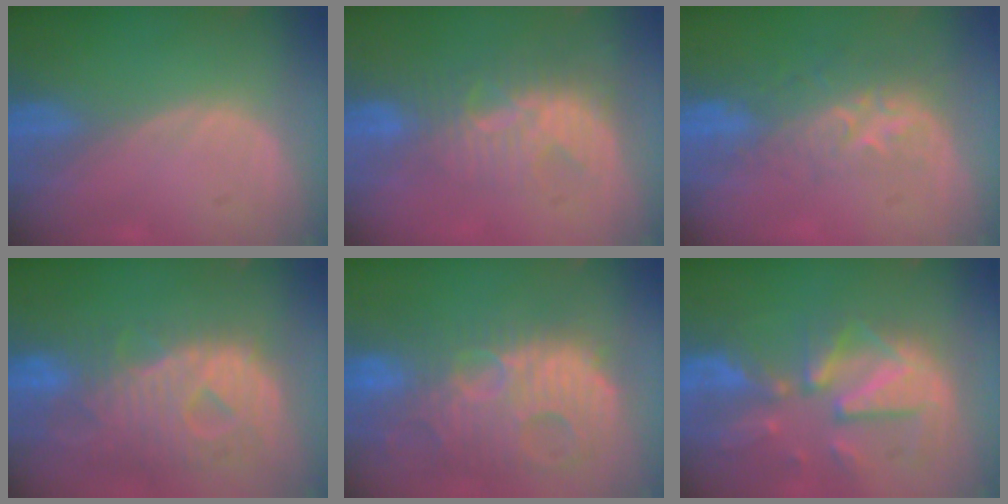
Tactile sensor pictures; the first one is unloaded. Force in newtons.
{"total": 8.6, "press": 7.5, "slide": 4.0}
{"total": 8.9, "press": 7.2, "slide": 5.2}
{"total": 12.8, "press": 10.9, "slide": 6.7}
{"total": 14.7, "press": 12.8, "slide": 7.4}
{"total": 12.1, "press": 10.4, "slide": 6.1}